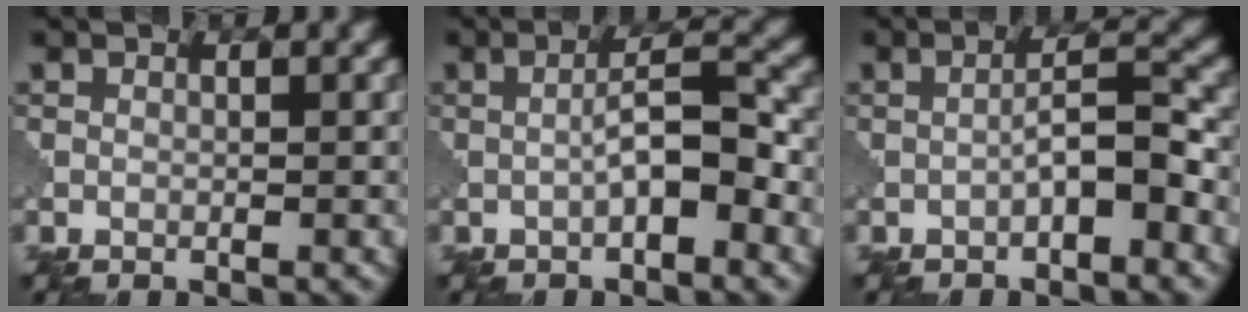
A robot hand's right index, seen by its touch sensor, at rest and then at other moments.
{"total": 3.7, "force": [-1.2, 0.8, 3.4], "torque": [-0.061, 0.011, -0.025]}
{"total": 3.3, "force": [-1.4, 0.7, 2.9], "torque": [-0.051, 0.014, -0.030]}